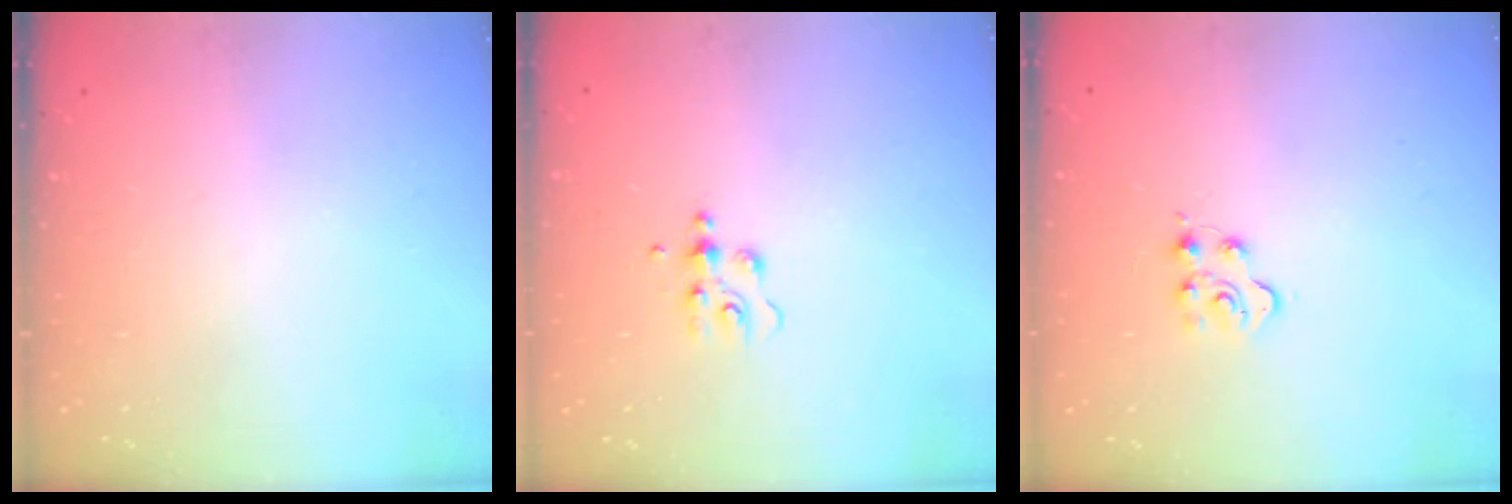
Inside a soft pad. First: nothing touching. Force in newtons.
{"total": 4.8, "press": 4.8, "slide": 0.5}
{"total": 5.1, "press": 5.1, "slide": 0.6}